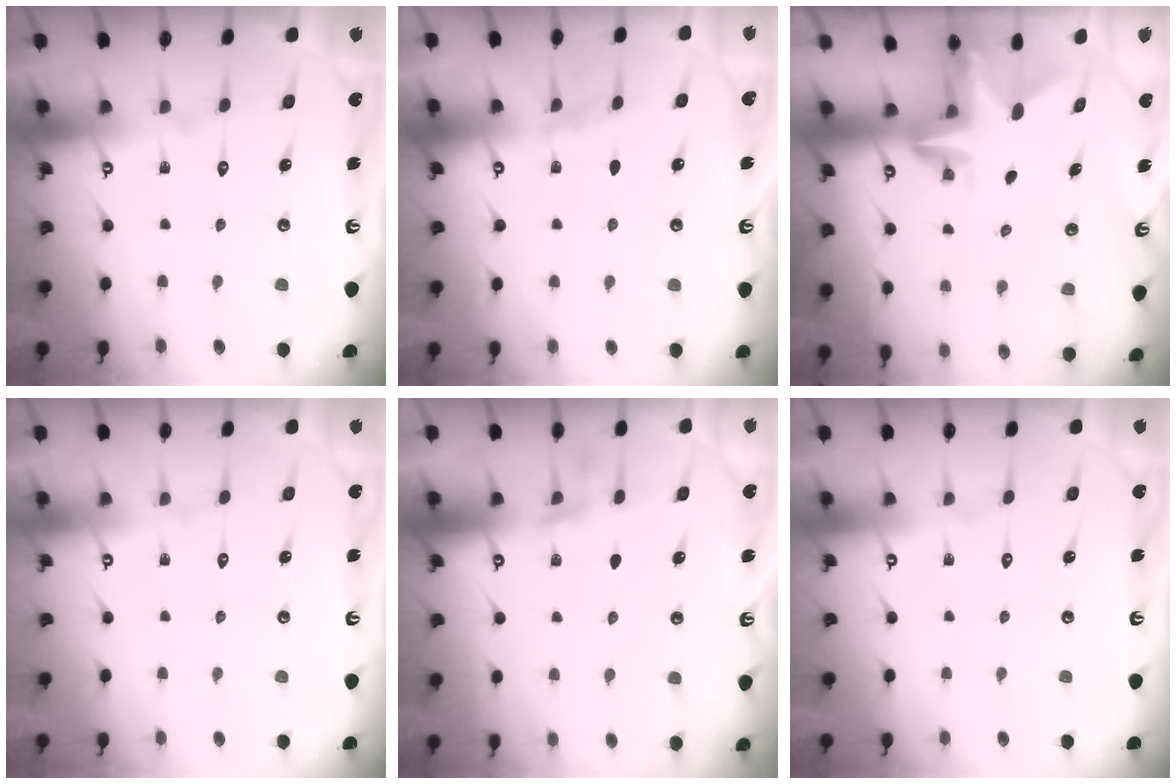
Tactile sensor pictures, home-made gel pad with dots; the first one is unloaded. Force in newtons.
{"total": 2.1, "press": 2.0, "slide": 0.3}
{"total": 3.1, "press": 3.1, "slide": 0.3}
{"total": 0.0}
{"total": 4.4, "press": 4.2, "slide": 1.2}
{"total": 0.0}